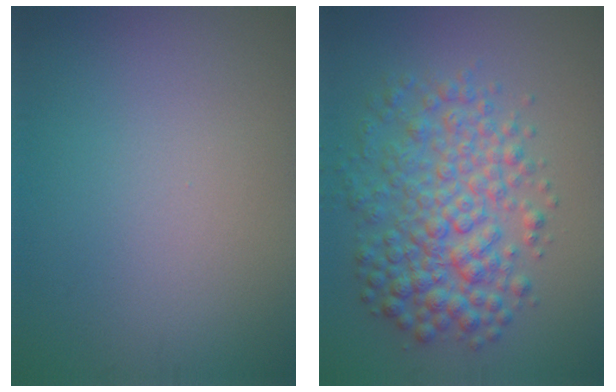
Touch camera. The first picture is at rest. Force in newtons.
{"total": 6.1, "press": 6.0, "slide": 0.1}